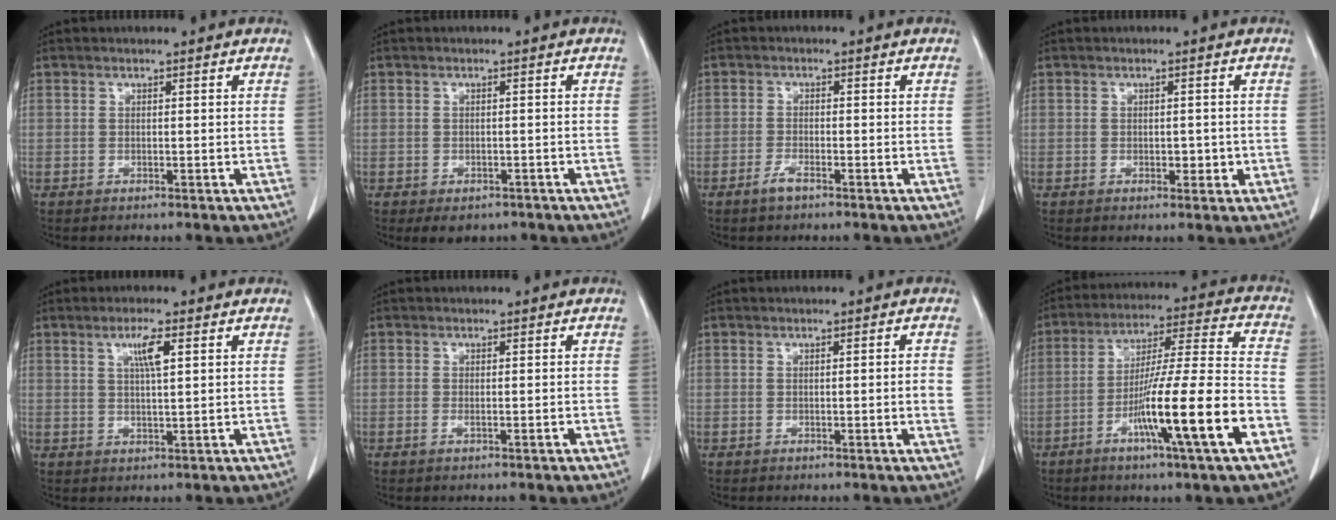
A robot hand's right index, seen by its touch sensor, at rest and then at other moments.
{"total": 3.5, "force": [-2.5, 2.0, 1.3], "torque": [-0.007, 0.000, -0.027]}
{"total": 2.2, "force": [-1.6, 0.3, 1.5], "torque": [-0.034, -0.002, -0.032]}
{"total": 2.0, "force": [-0.4, 1.2, 1.6], "torque": [-0.017, 0.001, -0.001]}
{"total": 3.9, "force": [1.5, 0.2, 3.5], "torque": [-0.062, -0.001, 0.026]}
{"total": 1.2, "force": [-0.4, 0.2, 1.1], "torque": [-0.021, -0.003, -0.003]}
{"total": 1.9, "force": [0.0, 0.1, 1.9], "torque": [-0.026, 0.000, 0.000]}
{"total": 17.3, "force": [-7.1, -0.5, 15.7], "torque": [-0.271, -0.011, -0.119]}